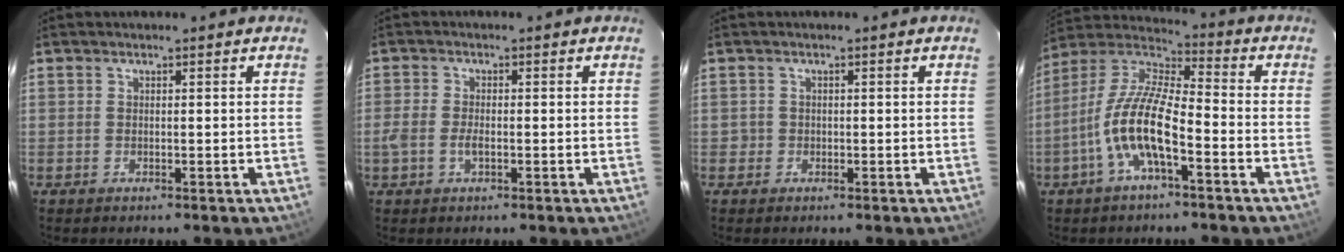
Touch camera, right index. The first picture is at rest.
{"total": 3.4, "force": [-1.2, 1.7, 2.7], "torque": [-0.060, -0.002, -0.024]}
{"total": 1.2, "force": [-0.4, 1.2, 0.0], "torque": [0.001, 0.001, -0.005]}
{"total": 12.9, "force": [-5.0, 3.5, 11.4], "torque": [-0.235, 0.004, -0.104]}